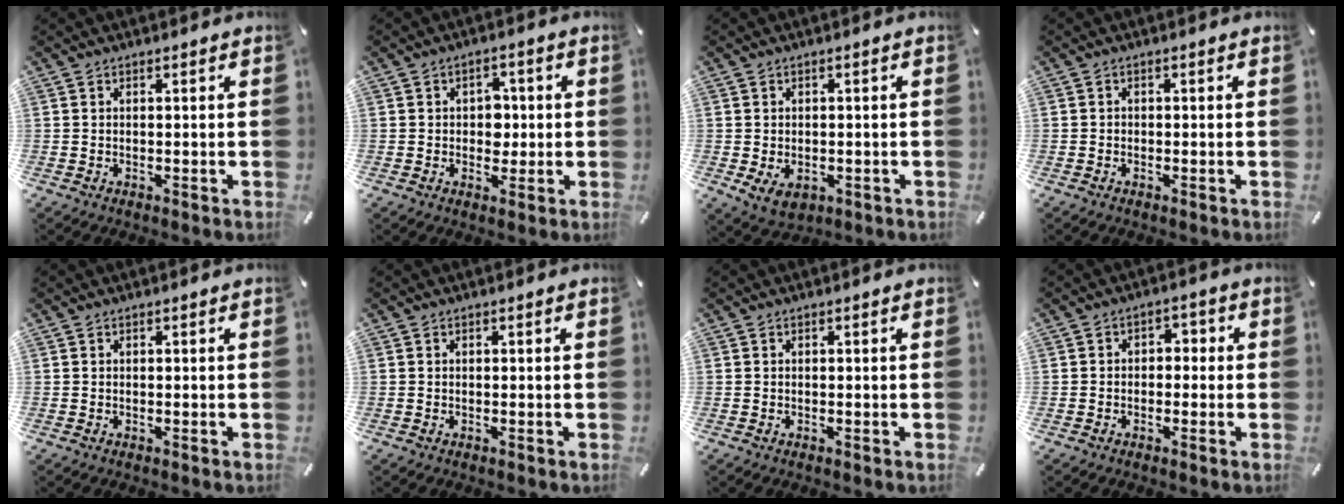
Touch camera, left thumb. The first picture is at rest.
{"total": 4.5, "force": [-0.1, 3.9, 2.3], "torque": [-0.025, 0.001, -0.008]}
{"total": 4.2, "force": [-1.1, 3.3, 2.4], "torque": [-0.043, 0.000, -0.021]}
{"total": 0.7, "force": [-0.4, 0.5, 0.2], "torque": [-0.003, 0.004, -0.011]}
{"total": 0.0}
{"total": 0.0}
{"total": 0.0}
{"total": 3.1, "force": [-1.7, 2.2, 1.2], "torque": [-0.022, 0.016, -0.035]}